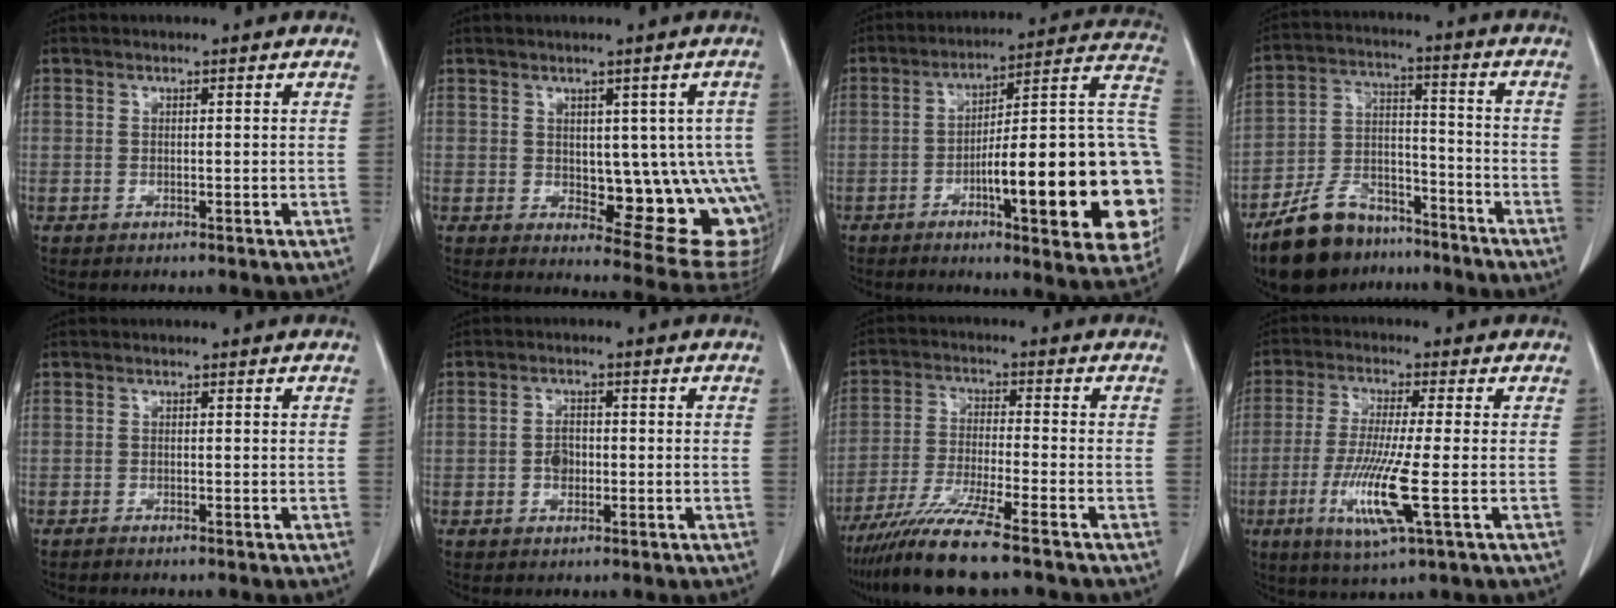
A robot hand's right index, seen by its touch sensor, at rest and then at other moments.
{"total": 13.3, "force": [-0.6, 5.8, 11.9], "torque": [-0.110, 0.001, 0.009]}
{"total": 26.6, "force": [-6.0, 4.5, 25.5], "torque": [-0.265, 0.018, -0.078]}
{"total": 12.6, "force": [-9.7, 6.0, 5.2], "torque": [-0.101, 0.013, -0.167]}
{"total": 1.0, "force": [-0.9, 0.0, 0.5], "torque": [-0.010, -0.002, -0.012]}
{"total": 2.7, "force": [-0.6, 1.7, 2.0], "torque": [-0.034, 0.004, -0.010]}
{"total": 10.9, "force": [-8.5, -0.6, 6.8], "torque": [-0.126, -0.036, -0.151]}
{"total": 10.7, "force": [-3.1, 0.1, 10.3], "torque": [-0.212, -0.026, -0.062]}